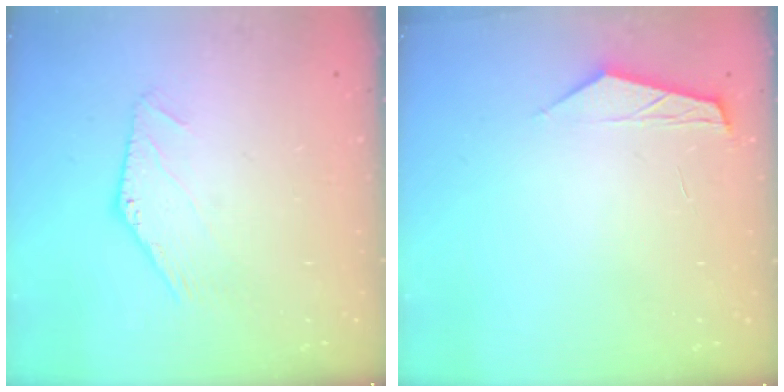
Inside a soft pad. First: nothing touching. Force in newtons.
{"total": 2.7, "press": 2.7, "slide": 0.4}